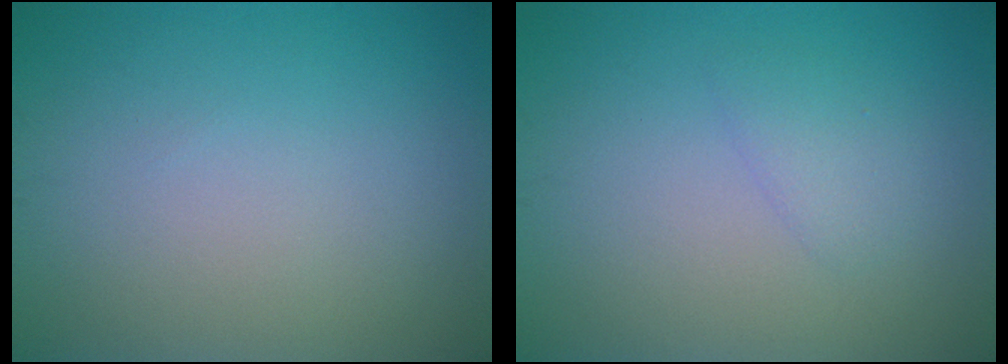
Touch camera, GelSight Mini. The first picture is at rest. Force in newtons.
{"total": 1.3, "press": 1.3, "slide": 0.1}